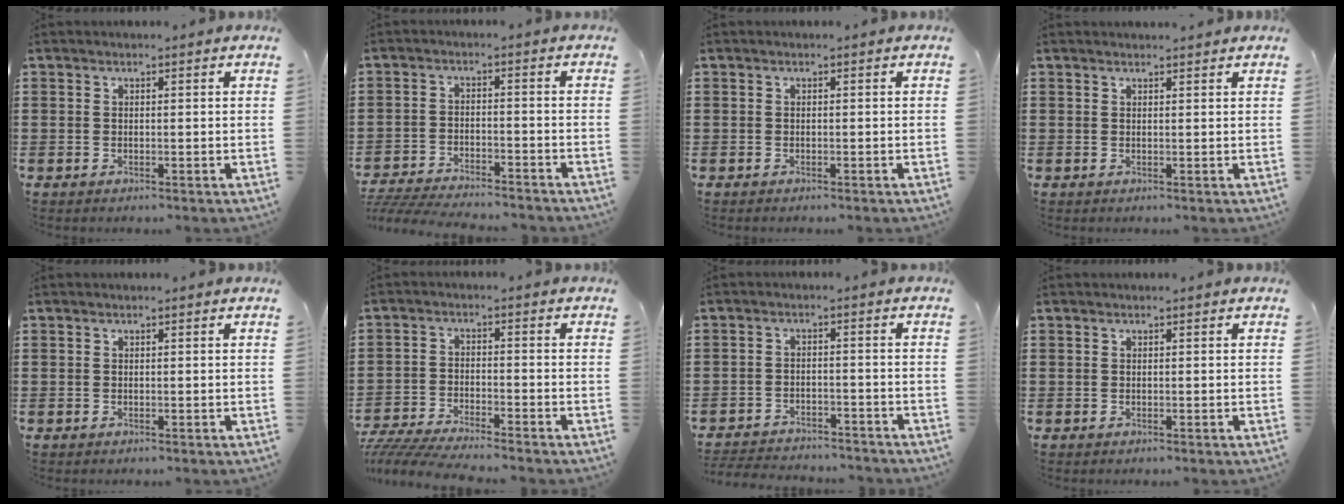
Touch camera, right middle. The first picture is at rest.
{"total": 5.0, "force": [-4.9, 0.2, 0.9], "torque": [-0.027, -0.002, -0.102]}
{"total": 0.0}
{"total": 0.8, "force": [0.8, -0.1, 0.0], "torque": [-0.002, -0.004, 0.016]}
{"total": 0.0}
{"total": 4.7, "force": [-4.6, 0.1, 1.1], "torque": [-0.040, -0.011, -0.098]}
{"total": 3.5, "force": [-3.5, 0.4, 0.1], "torque": [-0.006, 0.003, -0.075]}
{"total": 0.0}